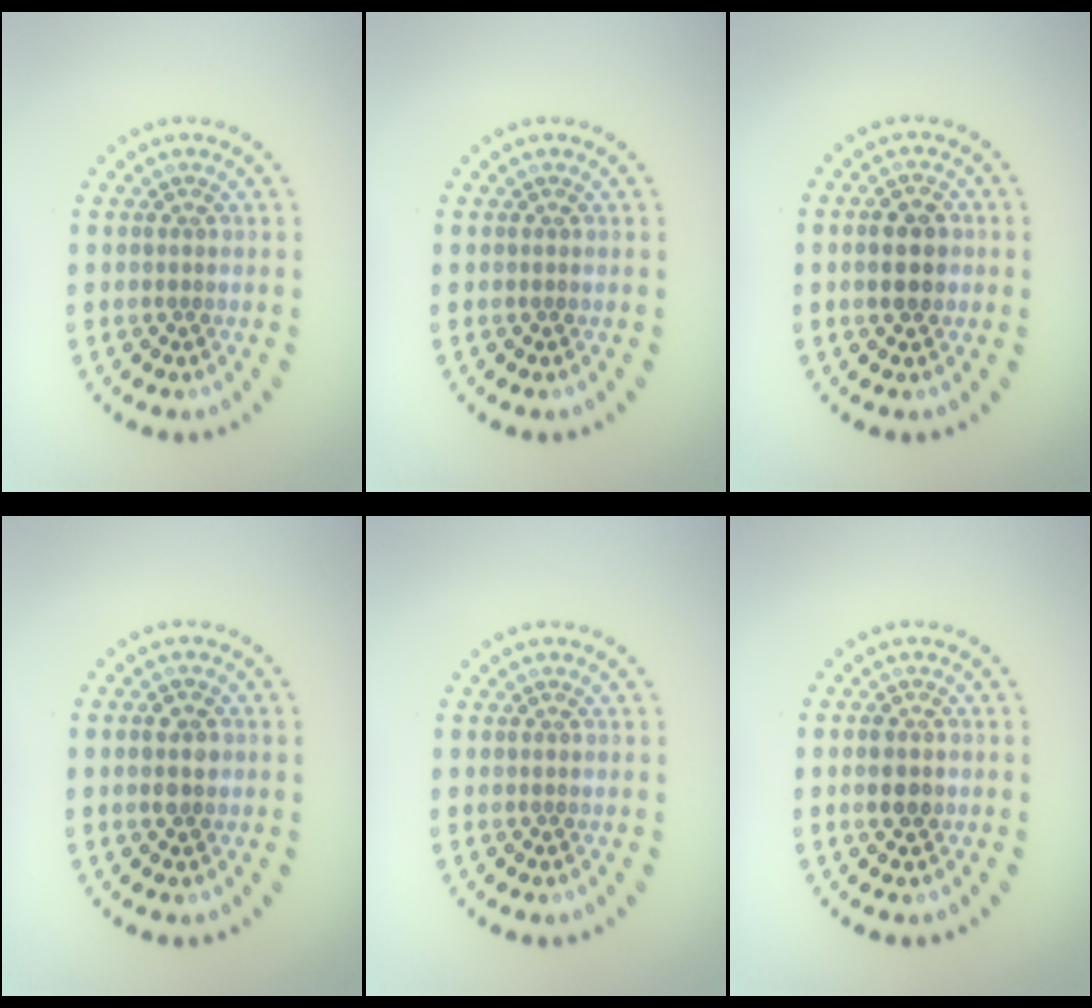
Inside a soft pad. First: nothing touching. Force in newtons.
{"total": 0.0}
{"total": 2.9, "press": 2.9, "slide": 0.2}
{"total": 2.5, "press": 2.5, "slide": 0.1}
{"total": 0.0}
{"total": 1.7, "press": 1.7, "slide": 0.1}